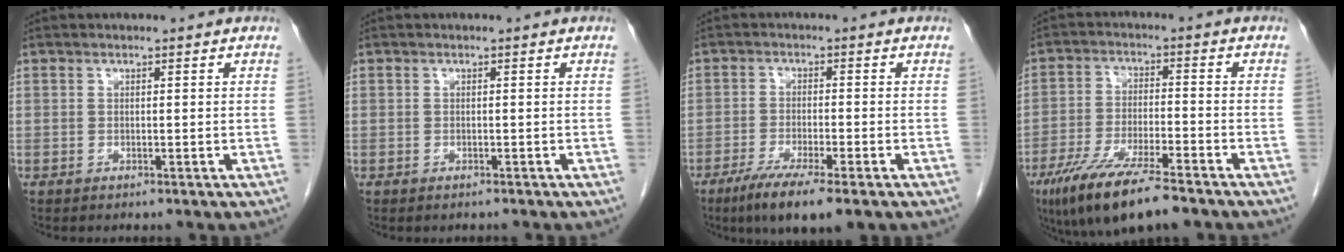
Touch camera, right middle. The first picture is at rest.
{"total": 0.7, "force": [-0.7, -0.1, 0.1], "torque": [-0.006, -0.002, -0.009]}
{"total": 8.2, "force": [-5.3, 0.2, 6.2], "torque": [-0.107, -0.021, -0.085]}
{"total": 12.2, "force": [-8.6, 1.7, 8.5], "torque": [-0.156, -0.029, -0.148]}